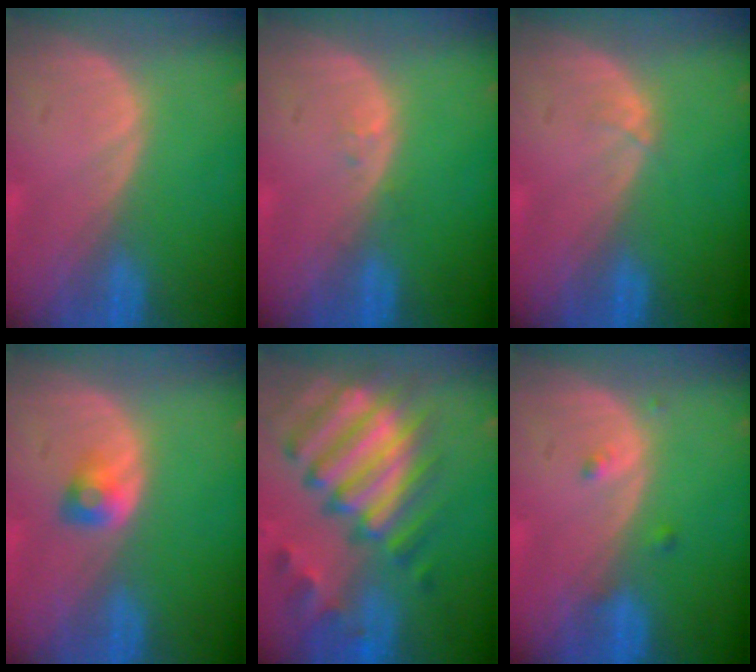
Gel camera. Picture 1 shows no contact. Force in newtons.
{"total": 0.6, "press": 0.6, "slide": 0.1}
{"total": 0.5, "press": 0.5, "slide": 0.1}
{"total": 2.3, "press": 2.2, "slide": 0.7}
{"total": 12.5, "press": 10.8, "slide": 6.3}
{"total": 1.3, "press": 1.3, "slide": 0.0}